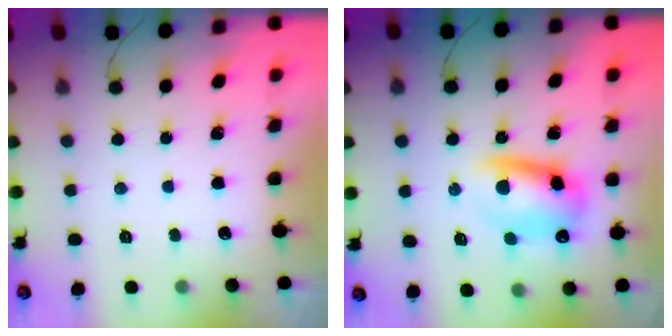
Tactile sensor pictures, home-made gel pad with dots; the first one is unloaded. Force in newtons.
{"total": 11.2, "press": 11.0, "slide": 2.2}